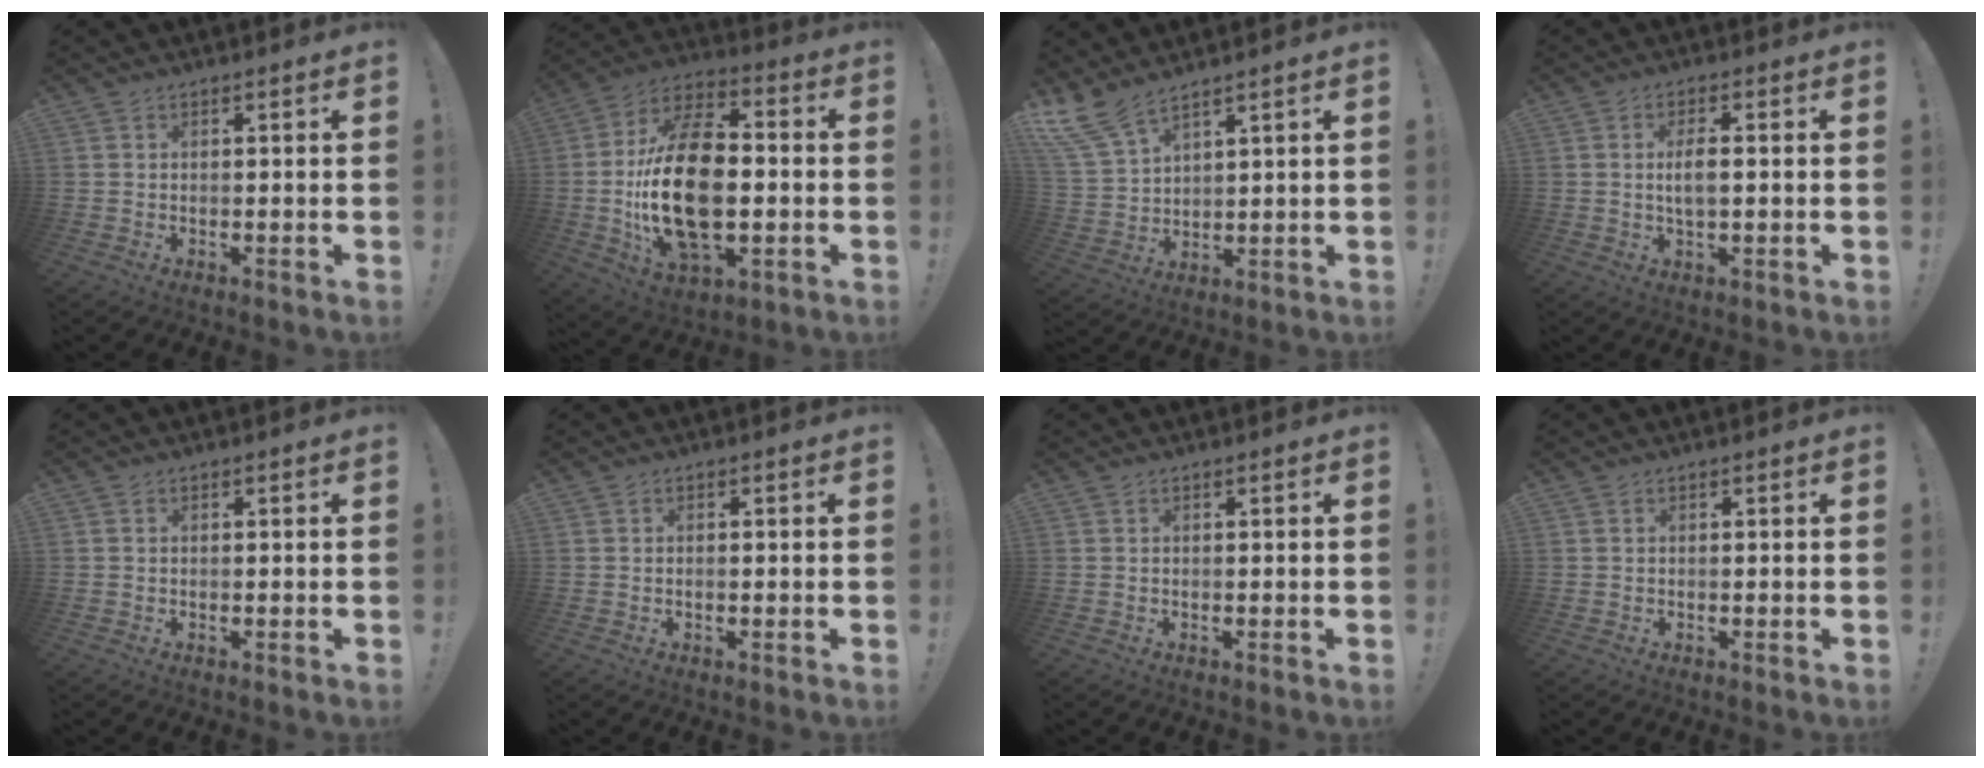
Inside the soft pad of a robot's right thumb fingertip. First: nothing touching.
{"total": 24.9, "force": [-2.3, 14.1, 20.4], "torque": [-0.391, 0.008, -0.035]}
{"total": 9.1, "force": [7.5, 2.6, 4.4], "torque": [-0.102, -0.035, 0.148]}
{"total": 4.6, "force": [-0.2, 1.4, 4.4], "torque": [-0.085, 0.001, -0.006]}
{"total": 0.0}
{"total": 0.6, "force": [-0.4, 0.2, 0.4], "torque": [-0.014, 0.002, -0.006]}
{"total": 0.0}
{"total": 0.0}